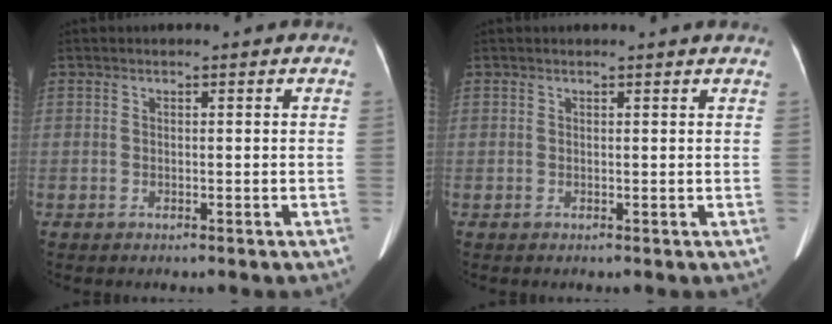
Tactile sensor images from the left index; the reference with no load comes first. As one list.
[{"total": 2.2, "force": [2.1, -0.1, 0.5], "torque": [-0.011, 0.004, 0.017]}]